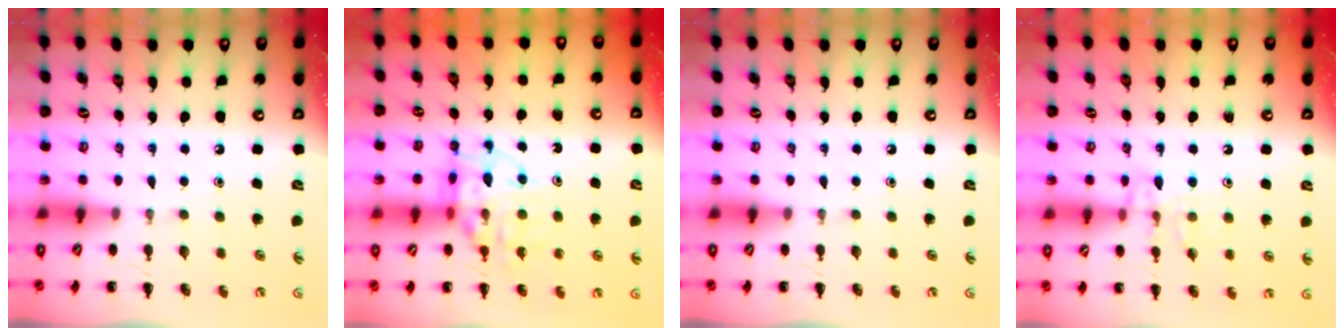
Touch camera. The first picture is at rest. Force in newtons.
{"total": 14.1, "press": 13.8, "slide": 2.6}
{"total": 0.0}
{"total": 10.6, "press": 10.6, "slide": 0.7}